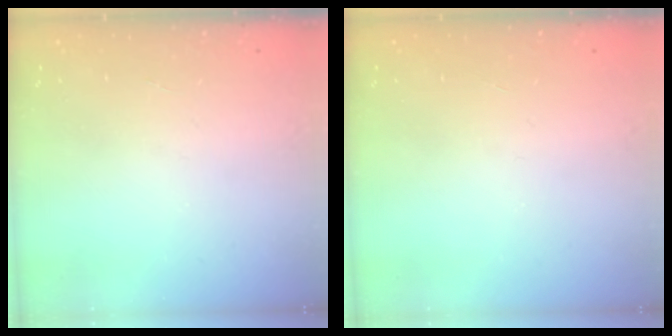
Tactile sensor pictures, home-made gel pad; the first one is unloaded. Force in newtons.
{"total": 0.0}